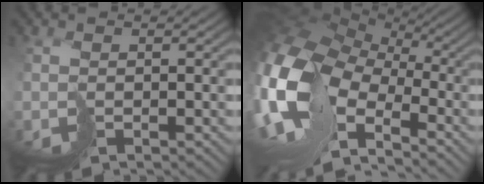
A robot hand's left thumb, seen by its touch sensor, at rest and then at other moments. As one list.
[{"total": 18.0, "force": [-3.0, 12.0, 13.1], "torque": [-0.326, -0.030, -0.039]}]